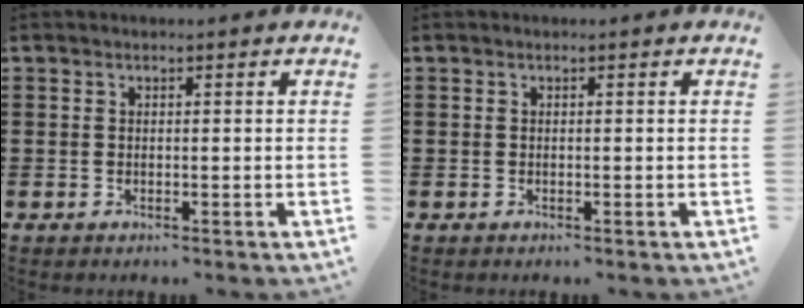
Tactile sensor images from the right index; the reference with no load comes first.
{"total": 0.0}